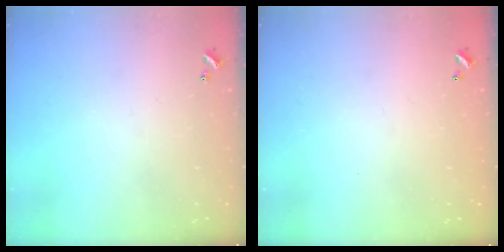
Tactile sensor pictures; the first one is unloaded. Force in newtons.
{"total": 2.7, "press": 2.7, "slide": 0.1}